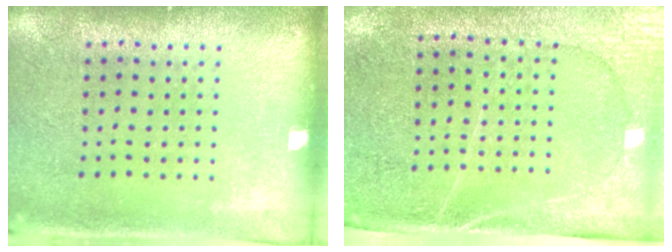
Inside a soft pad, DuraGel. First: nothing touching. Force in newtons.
{"total": 2.9, "press": 2.6, "slide": 1.3}